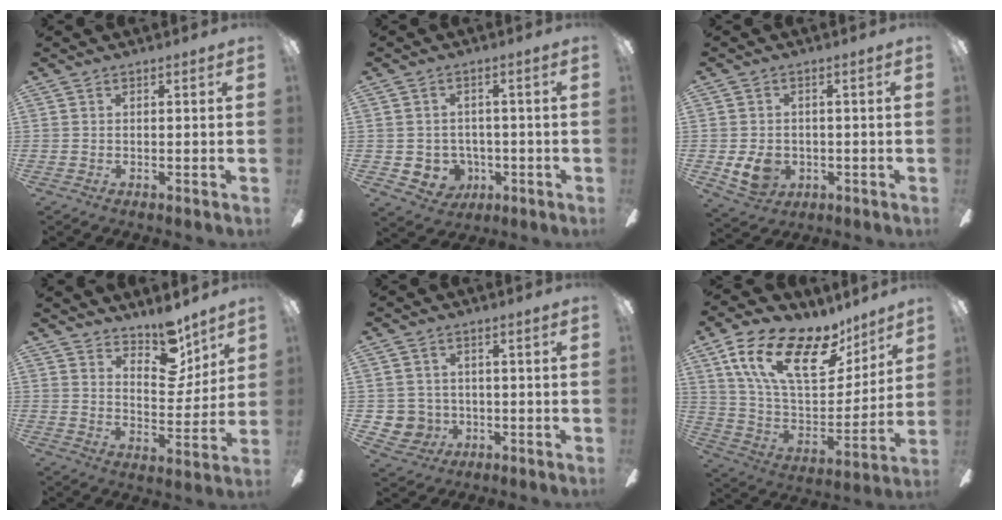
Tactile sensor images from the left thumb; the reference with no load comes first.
{"total": 5.3, "force": [-0.2, 5.2, 1.2], "torque": [-0.033, -0.001, 0.001]}
{"total": 6.5, "force": [-1.3, 5.5, 3.3], "torque": [-0.068, 0.005, -0.024]}
{"total": 10.5, "force": [8.5, 4.6, 4.0], "torque": [-0.045, -0.062, 0.154]}
{"total": 4.9, "force": [0.3, 4.9, 0.2], "torque": [-0.019, -0.001, 0.009]}
{"total": 23.4, "force": [12.2, 11.8, 16.1], "torque": [-0.287, -0.048, 0.217]}